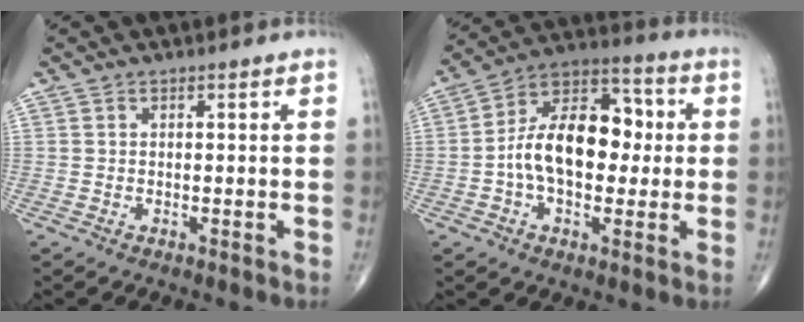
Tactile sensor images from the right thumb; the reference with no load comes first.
{"total": 16.8, "force": [-0.1, 10.4, 13.2], "torque": [-0.192, 0.039, -0.011]}